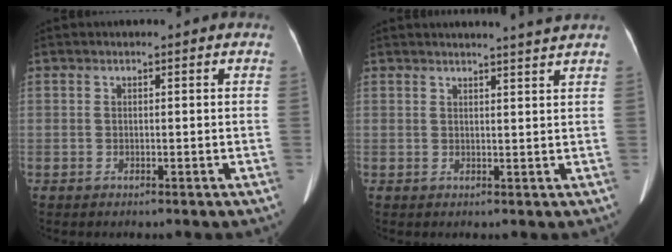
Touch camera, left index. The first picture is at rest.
{"total": 4.5, "force": [4.1, -1.3, 1.3], "torque": [-0.018, -0.005, 0.044]}